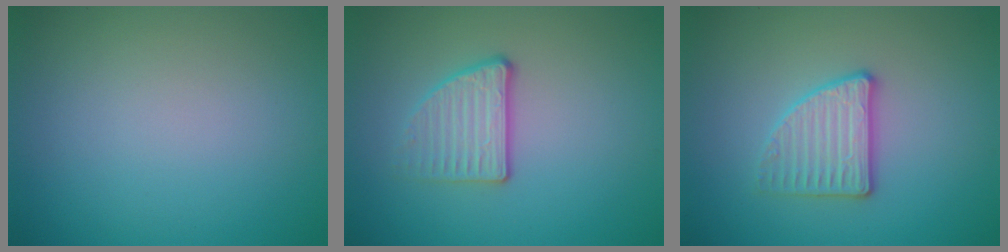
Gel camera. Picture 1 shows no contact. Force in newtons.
{"total": 2.8, "press": 2.3, "slide": 1.5}
{"total": 2.9, "press": 2.8, "slide": 0.7}